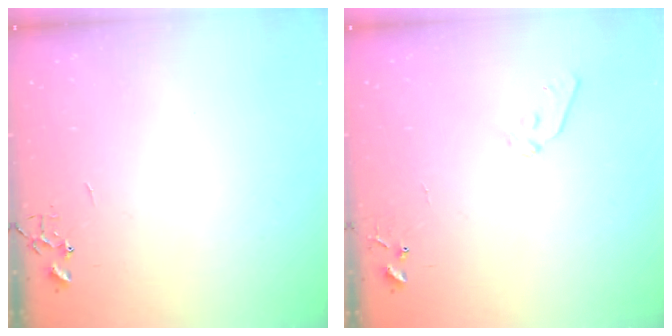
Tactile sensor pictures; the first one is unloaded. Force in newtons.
{"total": 7.2, "press": 7.2, "slide": 0.5}